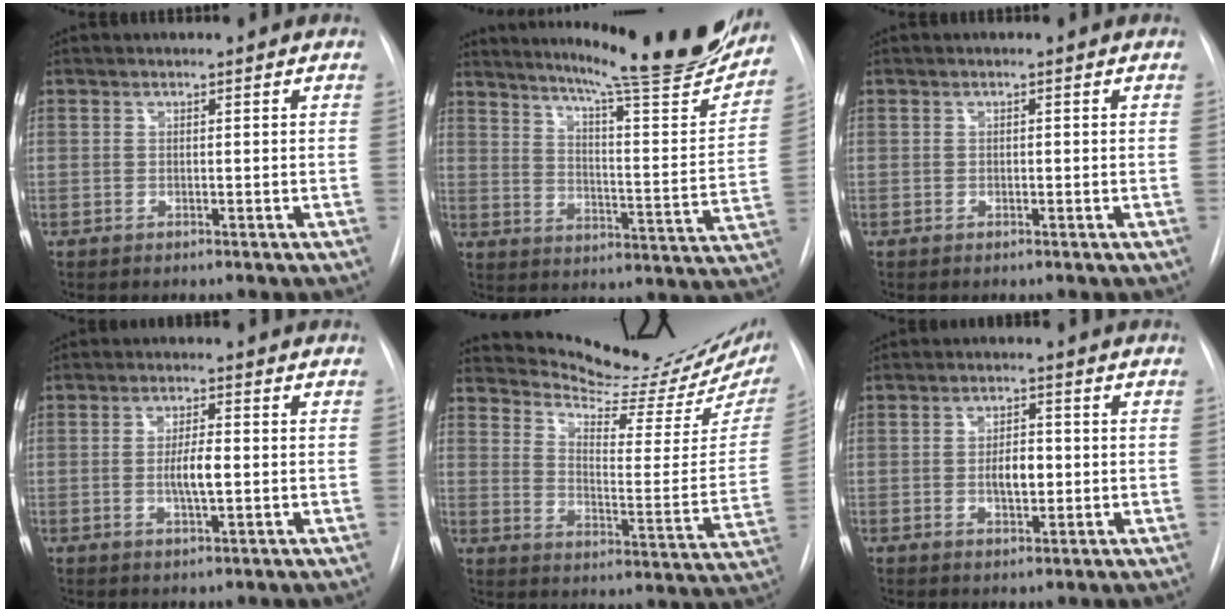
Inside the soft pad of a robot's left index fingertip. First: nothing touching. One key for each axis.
{"total": 23.5, "fx": 20.3, "fy": 1.4, "fz": 11.6, "tx": -0.173, "ty": -0.078, "tz": 0.261}
{"total": 0.9, "fx": -0.9, "fy": 0.0, "fz": 0.1, "tx": 0.003, "ty": -0.004, "tz": -0.013}
{"total": 4.2, "fx": -1.2, "fy": 0.7, "fz": 4.0, "tx": -0.074, "ty": -0.008, "tz": -0.018}
{"total": 18.3, "fx": 17.4, "fy": 1.5, "fz": 5.6, "tx": -0.089, "ty": -0.101, "tz": 0.224}
{"total": 4.1, "fx": -1.2, "fy": 1.8, "fz": 3.5, "tx": -0.056, "ty": -0.004, "tz": -0.013}